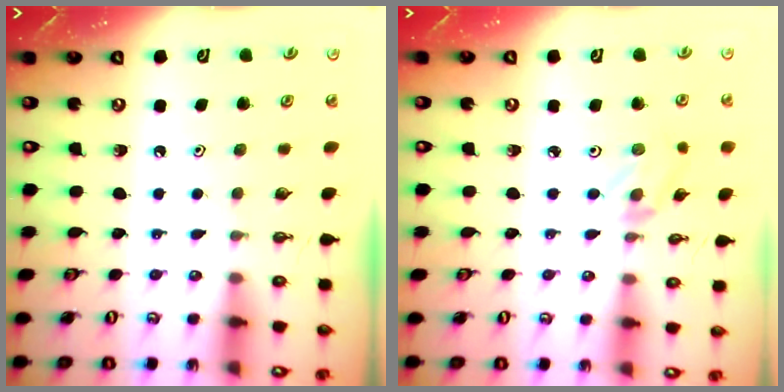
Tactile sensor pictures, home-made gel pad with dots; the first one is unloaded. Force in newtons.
{"total": 2.0, "press": 1.9, "slide": 0.3}